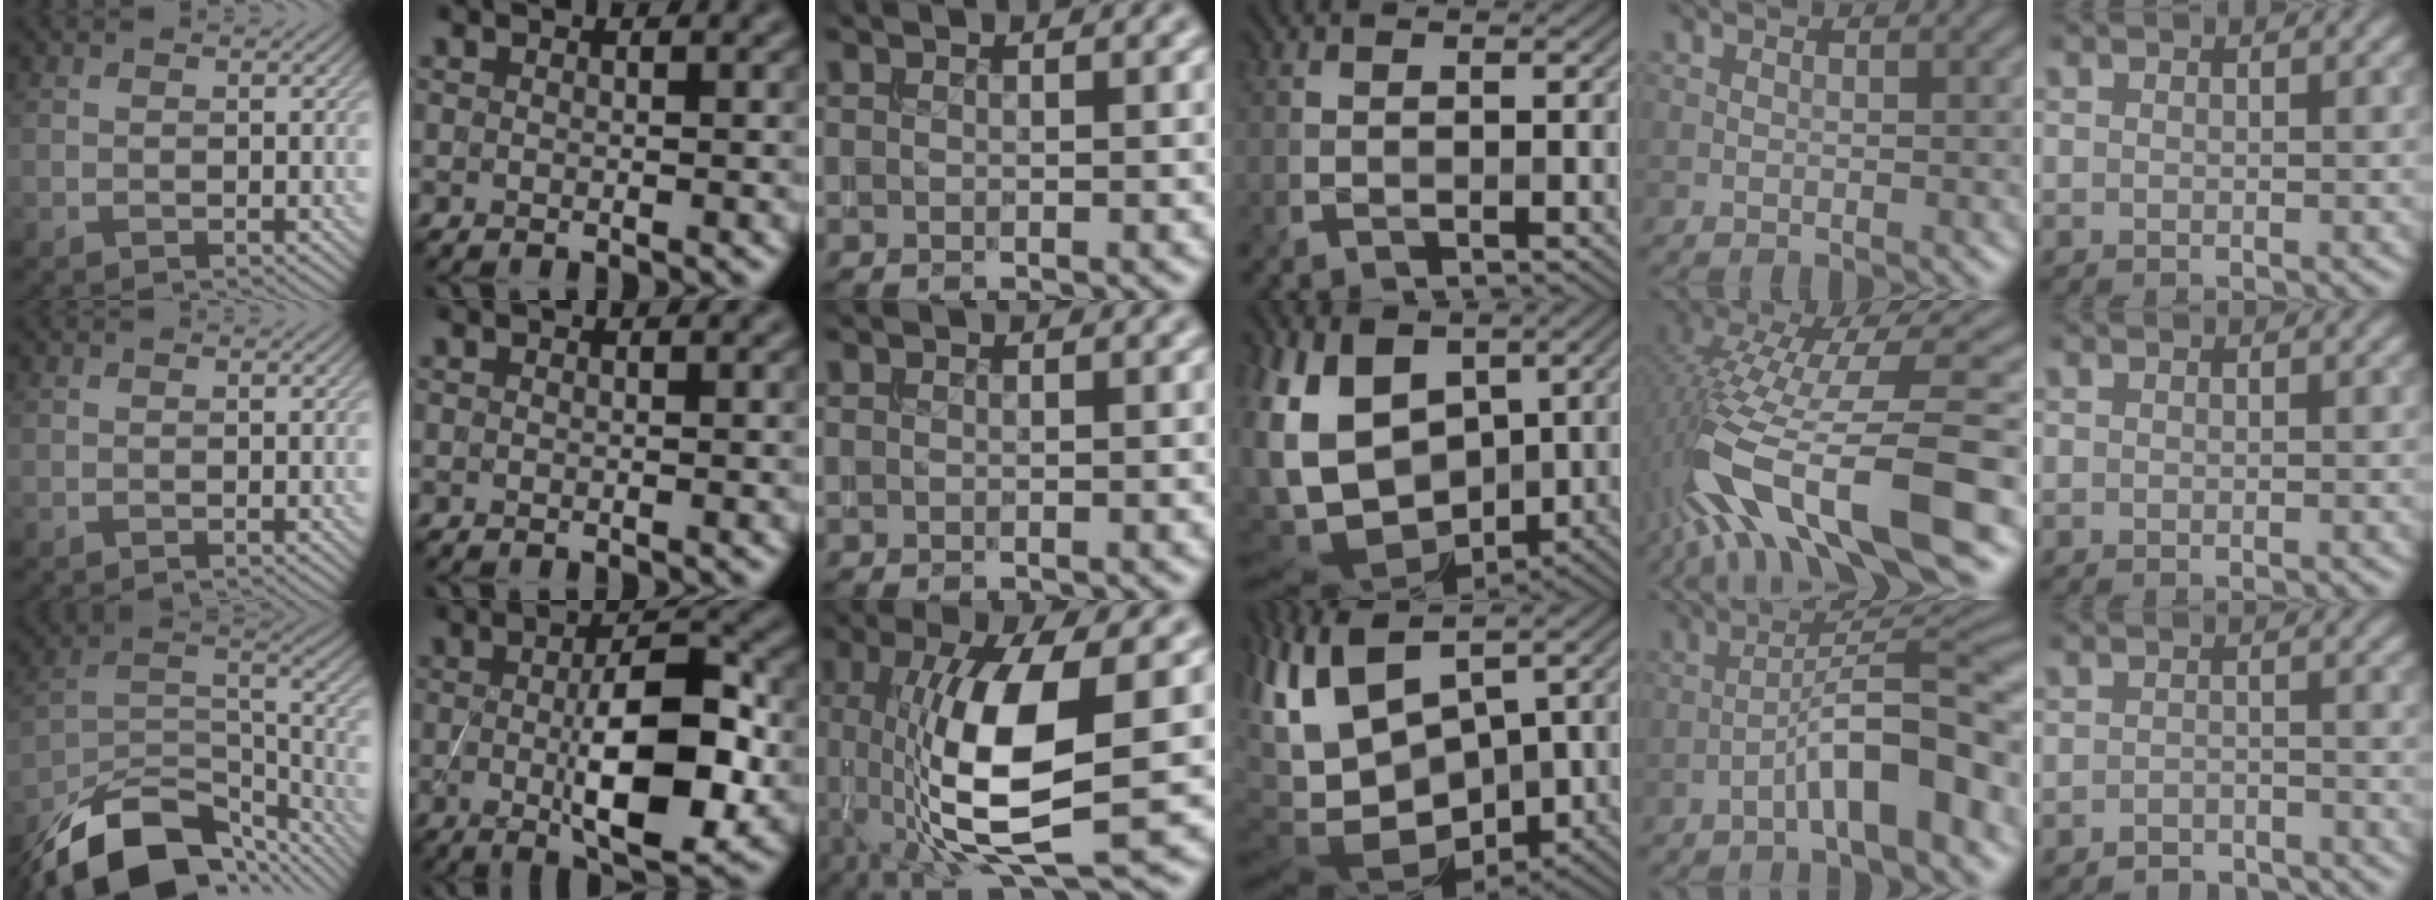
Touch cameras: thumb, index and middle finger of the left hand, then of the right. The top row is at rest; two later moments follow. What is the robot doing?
{"motion": "extract", "object": "backpack"}